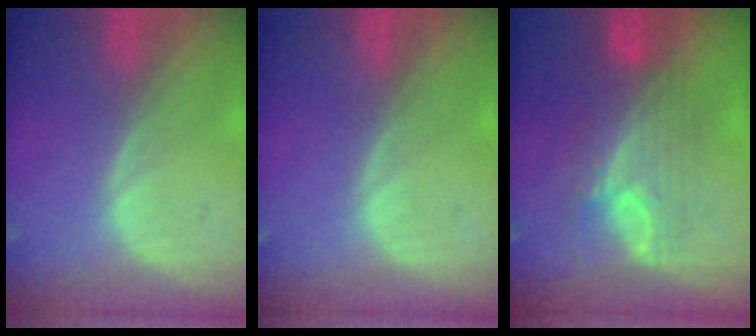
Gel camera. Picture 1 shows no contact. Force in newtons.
{"total": 0.0}
{"total": 7.3, "press": 7.2, "slide": 1.4}